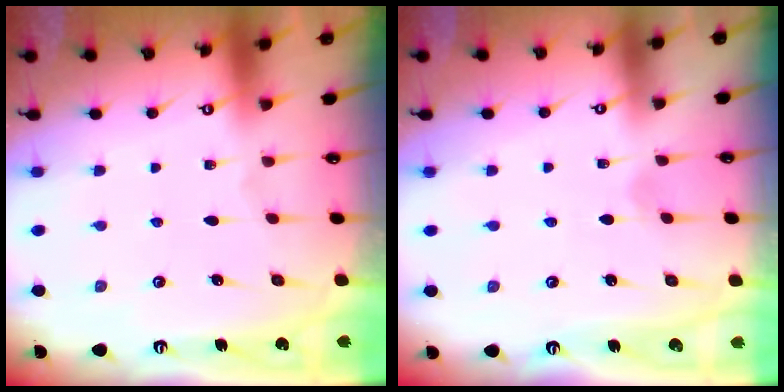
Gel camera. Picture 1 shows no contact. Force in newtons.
{"total": 1.2, "press": 1.2, "slide": 0.1}